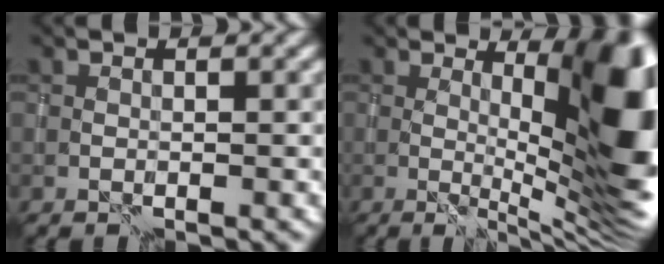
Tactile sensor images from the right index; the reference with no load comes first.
{"total": 13.9, "force": [1.6, 4.4, 13.1], "torque": [-0.132, 0.013, 0.027]}